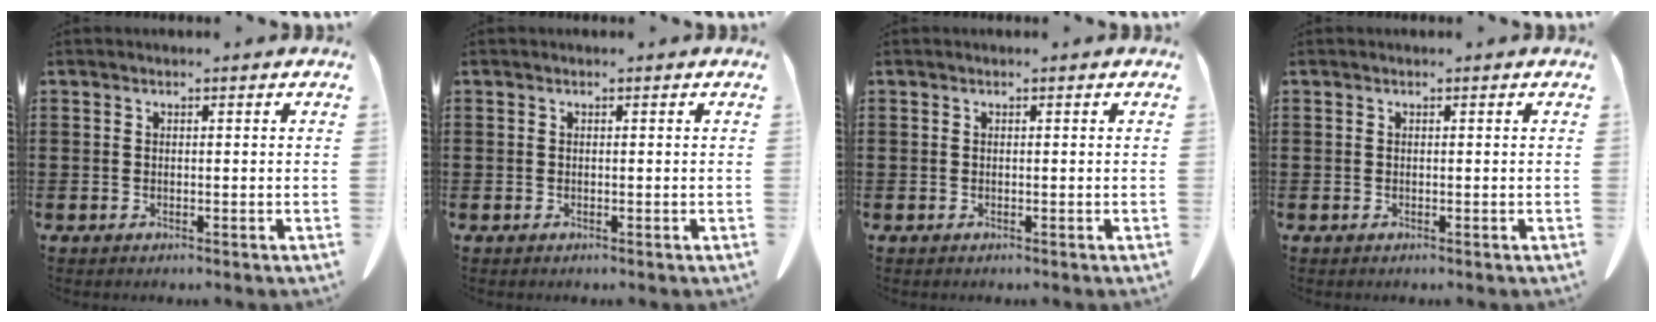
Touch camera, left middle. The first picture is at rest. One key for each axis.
{"total": 0.0}
{"total": 0.0}
{"total": 0.0}